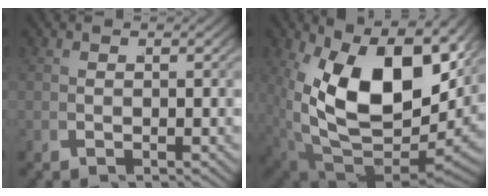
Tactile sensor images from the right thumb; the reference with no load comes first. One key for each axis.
{"total": 16.3, "fx": 0.6, "fy": 9.4, "fz": 13.3, "tx": -0.258, "ty": -0.065, "tz": 0.047}